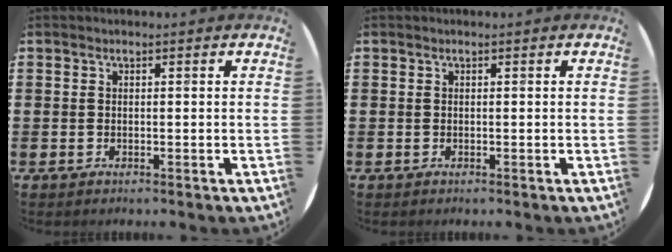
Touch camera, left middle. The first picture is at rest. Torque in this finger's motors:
{"motor_torque": [0.00, 0.00, 0.00, -0.01]}